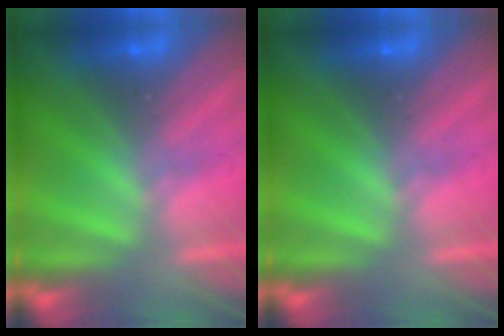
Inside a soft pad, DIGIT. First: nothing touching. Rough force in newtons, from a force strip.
{"total": 0.0}